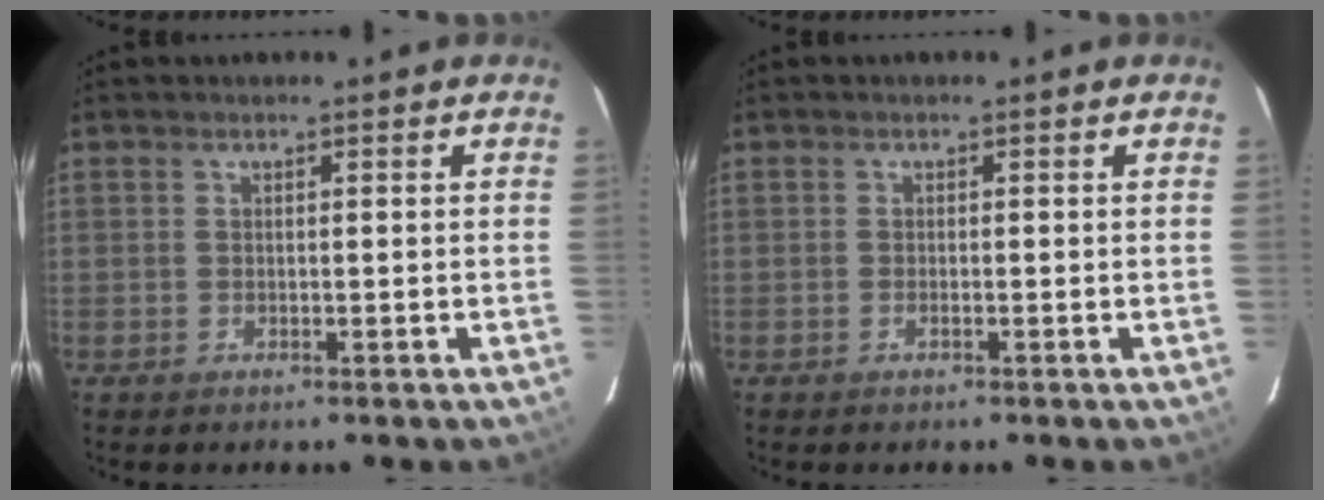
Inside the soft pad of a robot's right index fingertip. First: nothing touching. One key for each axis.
{"total": 0.6, "fx": -0.3, "fy": 0.1, "fz": 0.5, "tx": -0.014, "ty": 0.000, "tz": -0.005}